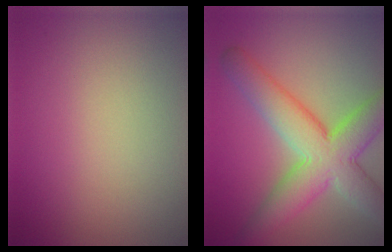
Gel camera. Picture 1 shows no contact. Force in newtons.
{"total": 8.4, "press": 8.4, "slide": 0.4}